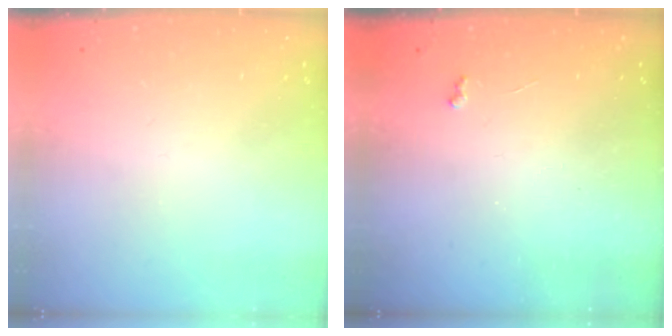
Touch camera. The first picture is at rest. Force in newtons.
{"total": 2.6, "press": 2.6, "slide": 0.5}